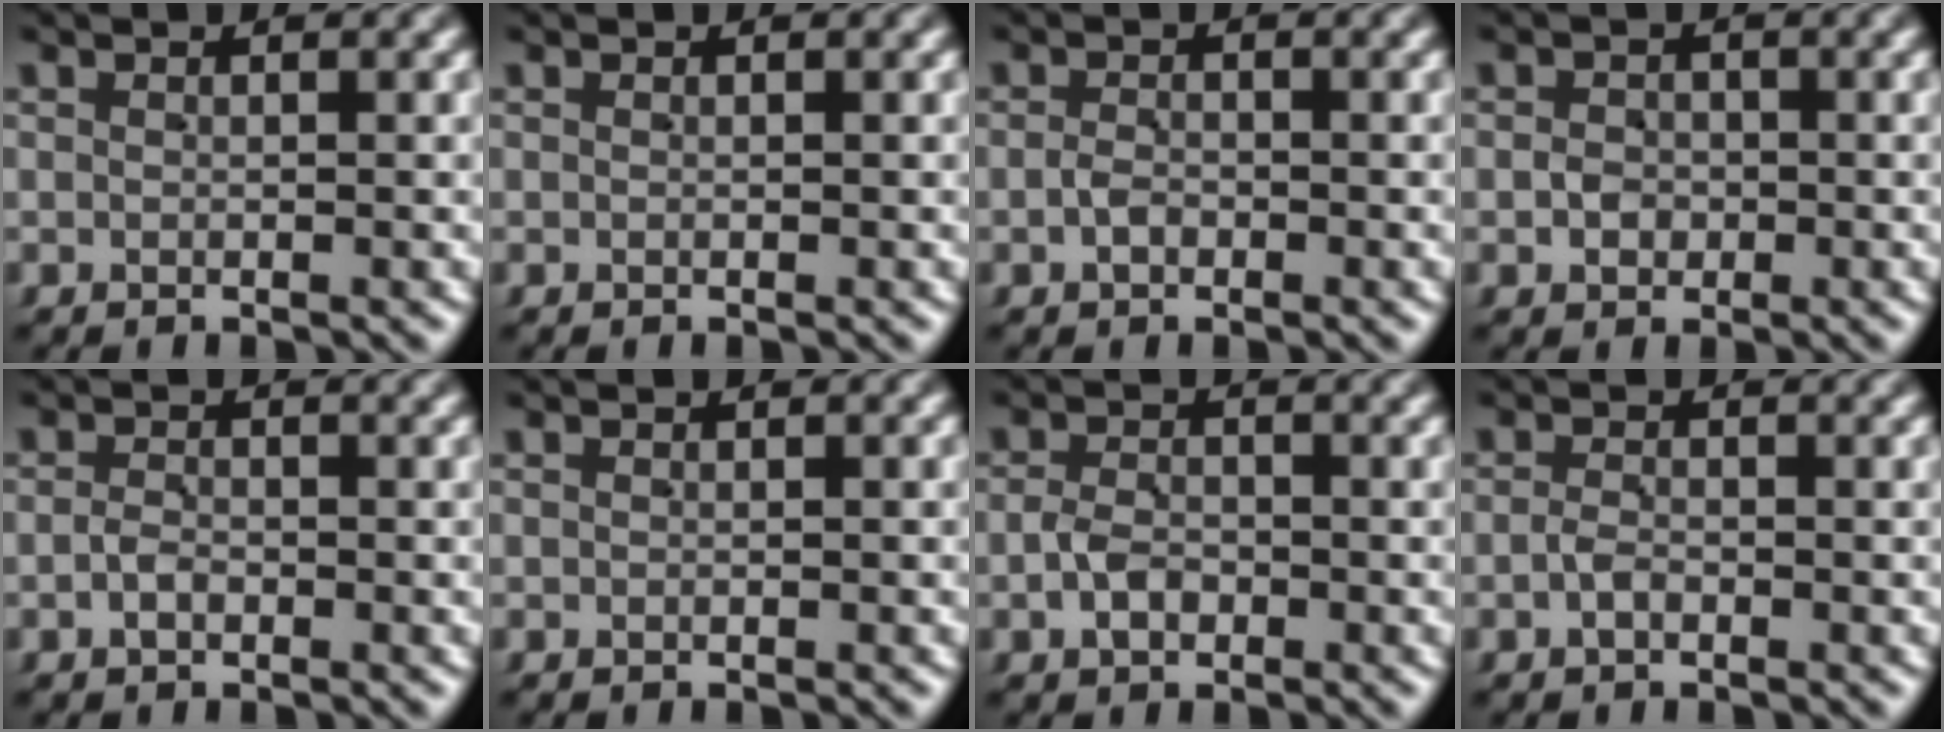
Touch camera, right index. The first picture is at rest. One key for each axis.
{"total": 0.0}
{"total": 1.2, "fx": -0.8, "fy": 0.7, "fz": 0.4, "tx": -0.009, "ty": 0.003, "tz": -0.015}
{"total": 1.6, "fx": -0.5, "fy": 1.5, "fz": 0.4, "tx": -0.004, "ty": -0.002, "tz": -0.005}
{"total": 1.2, "fx": -0.9, "fy": 0.6, "fz": 0.4, "tx": -0.009, "ty": 0.004, "tz": -0.018}
{"total": 0.0}
{"total": 2.1, "fx": -1.0, "fy": 1.5, "fz": 1.0, "tx": -0.018, "ty": 0.003, "tz": -0.017}
{"total": 1.1, "fx": -0.9, "fy": 0.4, "fz": 0.5, "tx": -0.010, "ty": 0.004, "tz": -0.019}